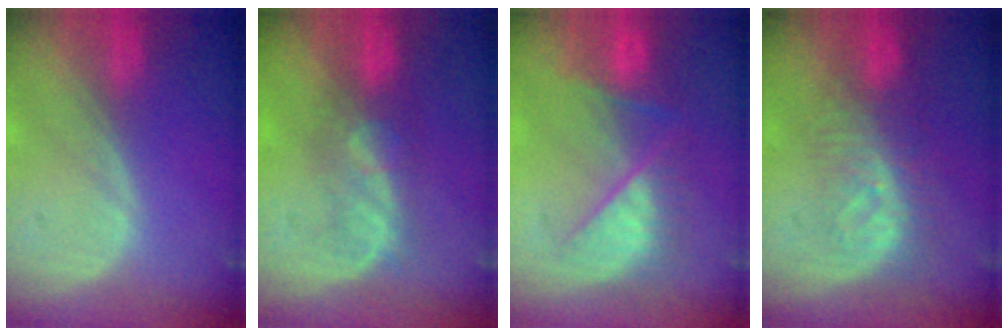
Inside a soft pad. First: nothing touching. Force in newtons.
{"total": 5.2, "press": 5.1, "slide": 1.3}
{"total": 7.3, "press": 7.3, "slide": 0.6}
{"total": 8.2, "press": 7.3, "slide": 3.8}